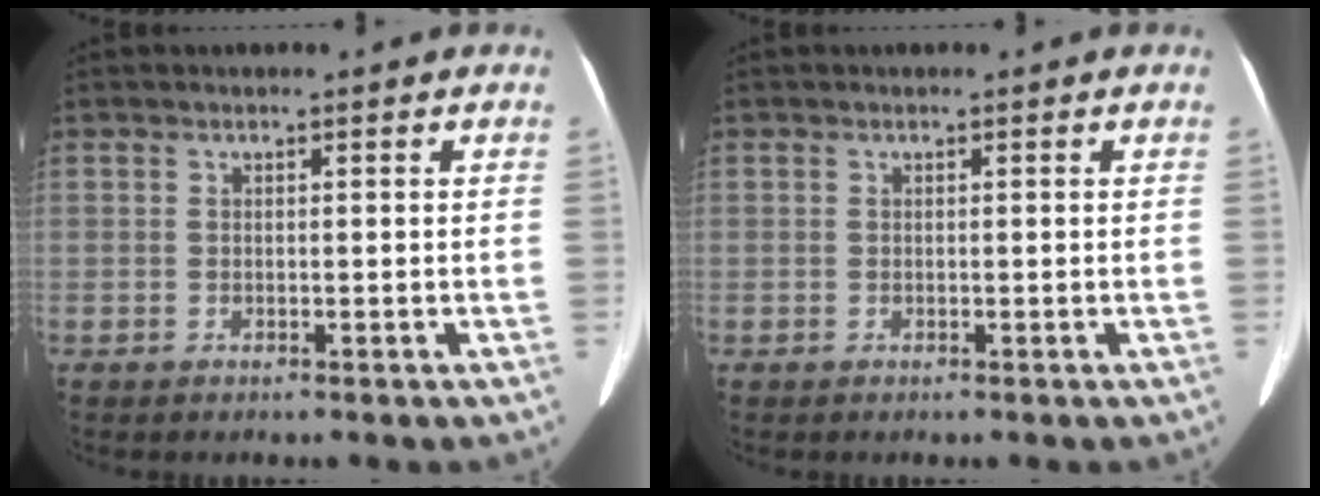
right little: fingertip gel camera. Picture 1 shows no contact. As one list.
[{"total": 0.0}]